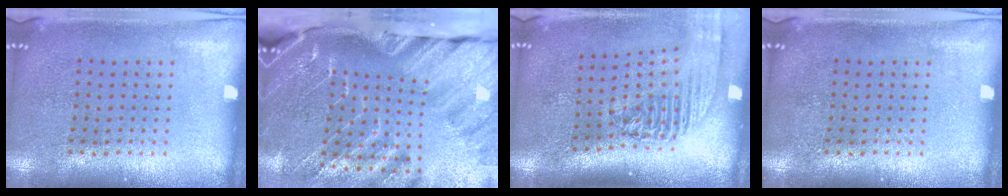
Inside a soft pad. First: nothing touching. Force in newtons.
{"total": 4.4, "press": 3.3, "slide": 2.9}
{"total": 2.3, "press": 1.7, "slide": 1.5}
{"total": 0.0}